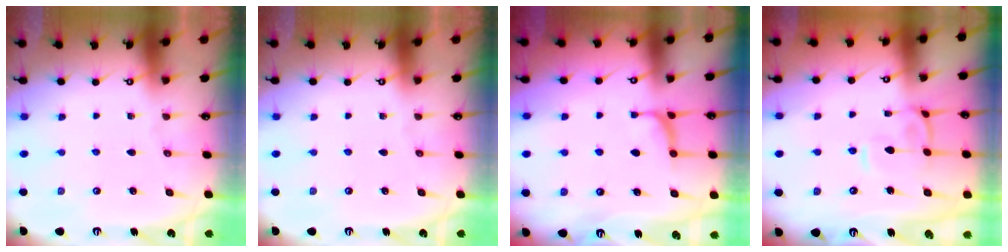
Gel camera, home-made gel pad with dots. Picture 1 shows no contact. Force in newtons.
{"total": 0.0}
{"total": 1.0, "press": 0.9, "slide": 0.5}
{"total": 1.1, "press": 0.9, "slide": 0.7}